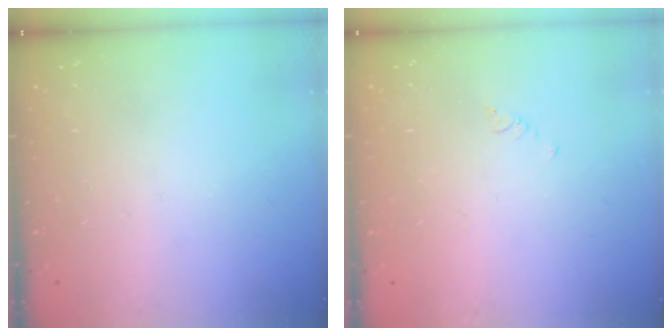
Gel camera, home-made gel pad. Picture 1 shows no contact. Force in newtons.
{"total": 0.7, "press": 0.6, "slide": 0.2}